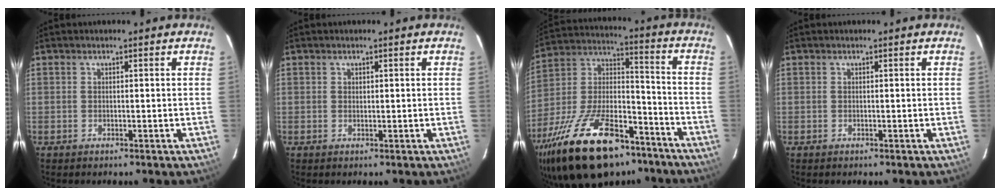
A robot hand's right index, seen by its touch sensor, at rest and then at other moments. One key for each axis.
{"total": 0.6, "fx": 0.3, "fy": 0.5, "fz": 0.1, "tx": 0.000, "ty": 0.003, "tz": 0.006}
{"total": 28.6, "fx": -18.6, "fy": 12.8, "fz": 17.6, "tx": -0.344, "ty": -0.002, "tz": -0.293}
{"total": 0.0}